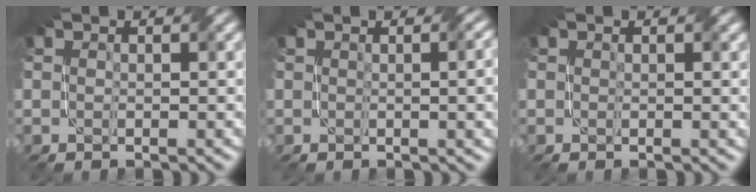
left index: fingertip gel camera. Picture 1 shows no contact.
{"total": 4.4, "force": [0.6, 1.8, 4.0], "torque": [-0.024, 0.011, 0.009]}
{"total": 0.8, "force": [0.4, 0.4, 0.6], "torque": [-0.004, -0.002, 0.007]}